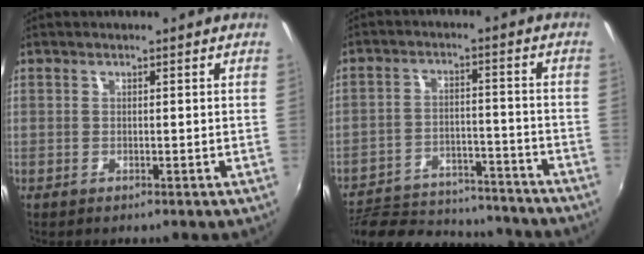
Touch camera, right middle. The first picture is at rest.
{"total": 23.5, "force": [-20.5, 7.4, 8.8], "torque": [-0.180, 0.003, -0.281]}